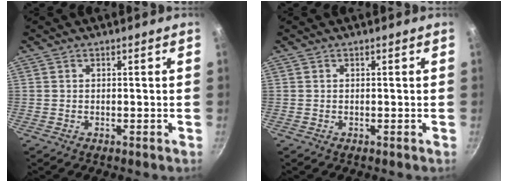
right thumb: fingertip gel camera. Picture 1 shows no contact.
{"total": 0.0}